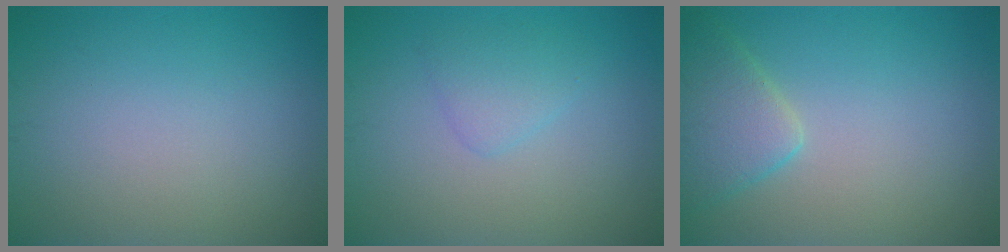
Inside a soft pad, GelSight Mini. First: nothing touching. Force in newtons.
{"total": 1.8, "press": 1.8, "slide": 0.1}
{"total": 3.8, "press": 3.8, "slide": 0.3}